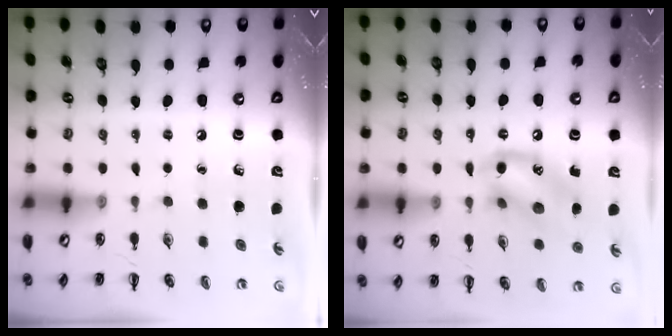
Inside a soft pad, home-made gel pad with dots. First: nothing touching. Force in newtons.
{"total": 13.9, "press": 13.7, "slide": 2.3}